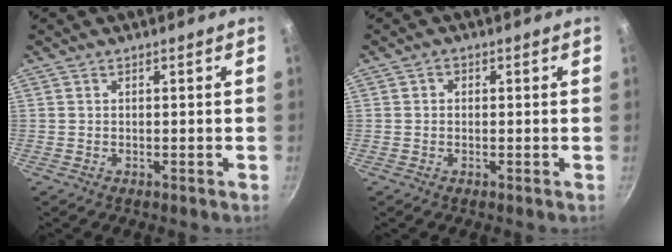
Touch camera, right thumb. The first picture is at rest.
{"total": 1.3, "force": [0.2, 1.2, 0.6], "torque": [-0.005, 0.003, -0.001]}